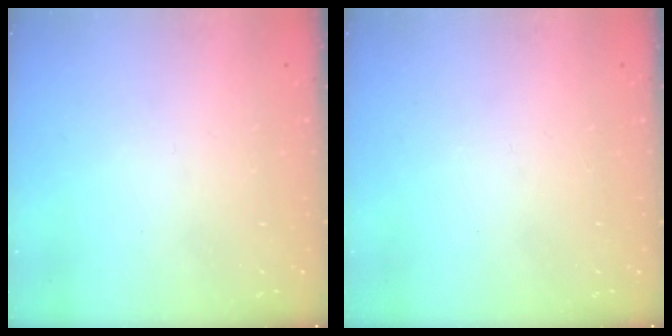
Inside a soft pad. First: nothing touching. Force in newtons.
{"total": 0.0}